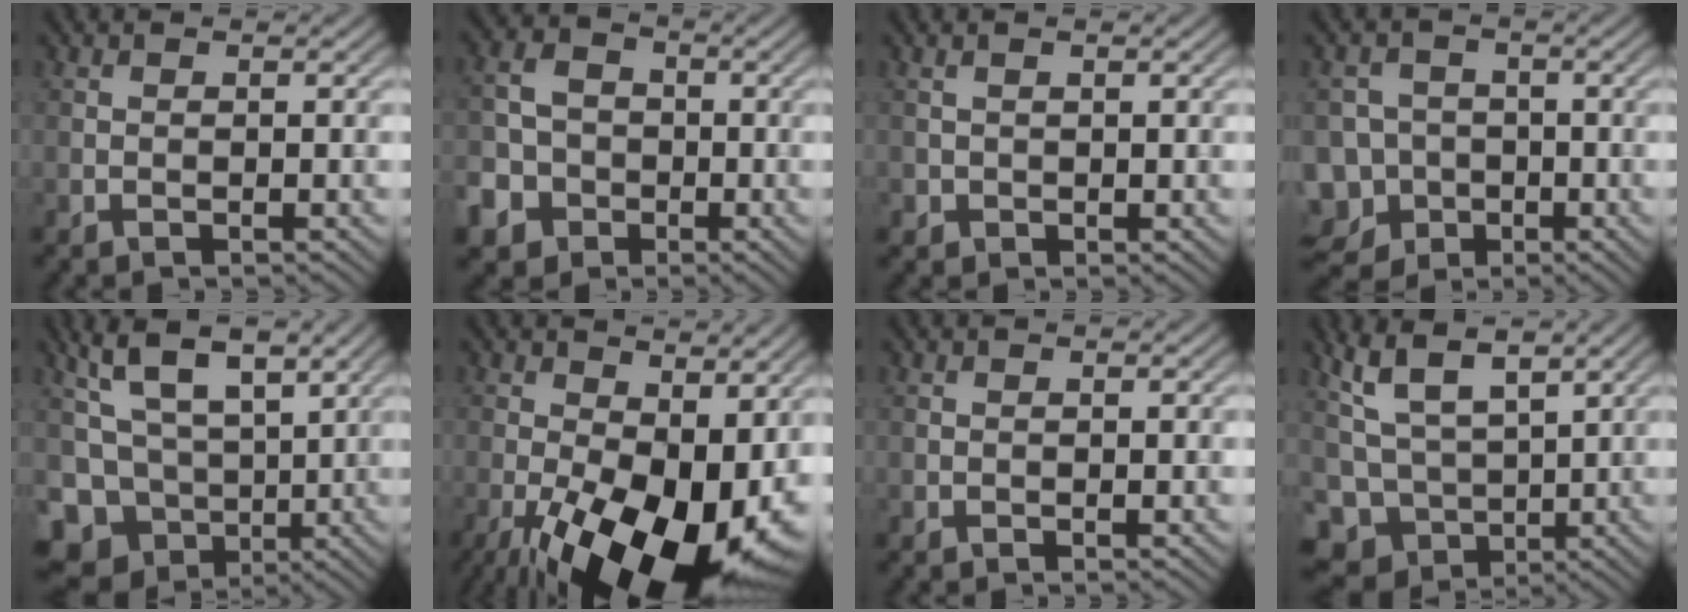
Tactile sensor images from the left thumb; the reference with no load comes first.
{"total": 7.4, "force": [-3.2, 6.3, 2.2], "torque": [-0.063, -0.024, -0.079]}
{"total": 0.9, "force": [0.5, 0.8, -0.1], "torque": [-0.001, -0.002, 0.010]}
{"total": 9.8, "force": [-4.4, 8.3, 2.5], "torque": [-0.076, -0.026, -0.099]}
{"total": 9.8, "force": [2.5, 7.2, 6.2], "torque": [-0.142, -0.014, 0.054]}
{"total": 19.1, "force": [-5.3, 9.1, 15.9], "torque": [-0.266, -0.020, -0.073]}
{"total": 0.0}
{"total": 7.2, "force": [2.8, 4.6, 4.7], "torque": [-0.126, -0.008, 0.060]}